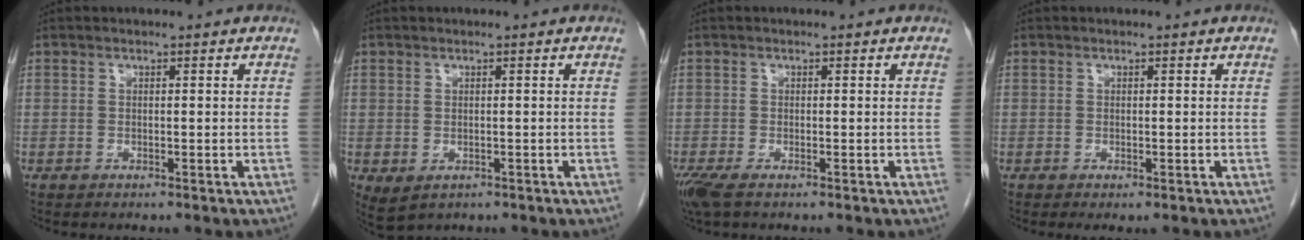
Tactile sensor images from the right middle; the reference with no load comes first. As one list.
[{"total": 3.1, "force": [-1.1, 2.1, 2.0], "torque": [-0.043, -0.011, -0.006]}, {"total": 3.1, "force": [-1.9, 1.0, 2.2], "torque": [-0.050, -0.011, -0.034]}, {"total": 0.8, "force": [-0.4, 0.3, 0.7], "torque": [-0.009, -0.004, -0.001]}]